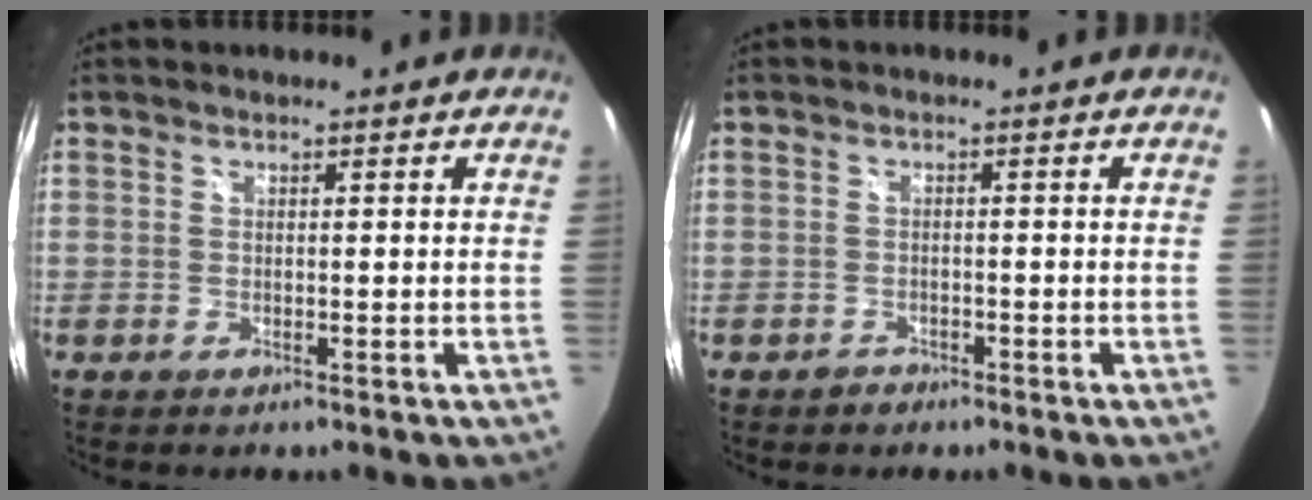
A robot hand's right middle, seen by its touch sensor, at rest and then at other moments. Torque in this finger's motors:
{"motor_torque": [0.07, -0.32, 0.04, -0.01]}